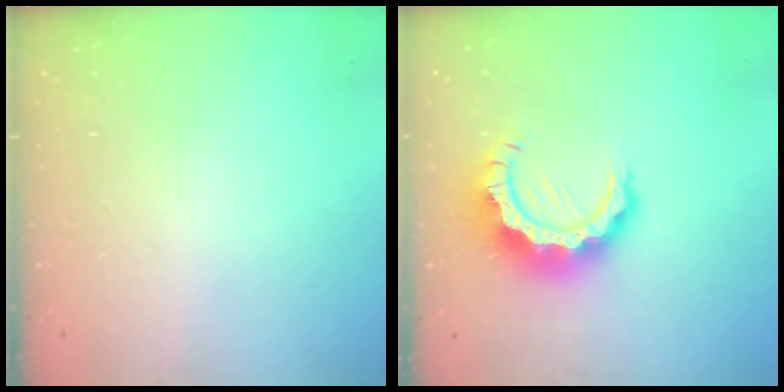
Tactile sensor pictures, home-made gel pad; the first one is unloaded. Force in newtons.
{"total": 11.8, "press": 11.8, "slide": 0.9}